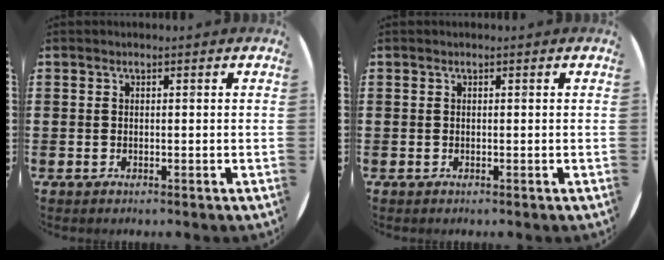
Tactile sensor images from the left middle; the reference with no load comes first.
{"total": 0.0}